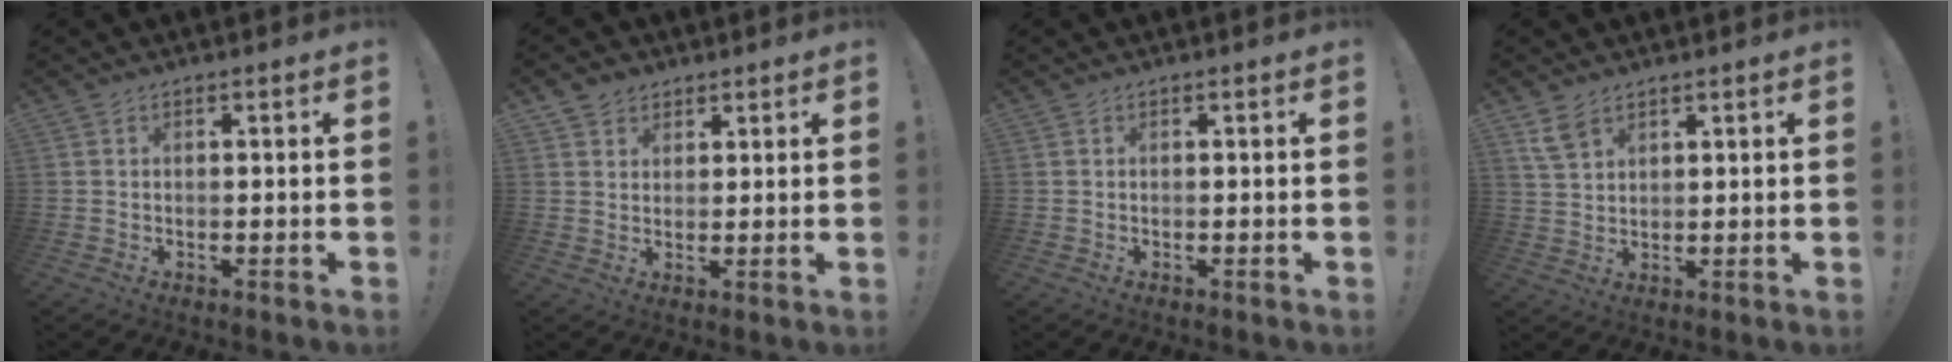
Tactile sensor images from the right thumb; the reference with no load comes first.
{"total": 3.8, "force": [2.6, 2.7, 0.3], "torque": [0.000, -0.014, 0.046]}
{"total": 0.0}
{"total": 5.8, "force": [3.9, 3.1, 2.9], "torque": [-0.049, -0.015, 0.076]}